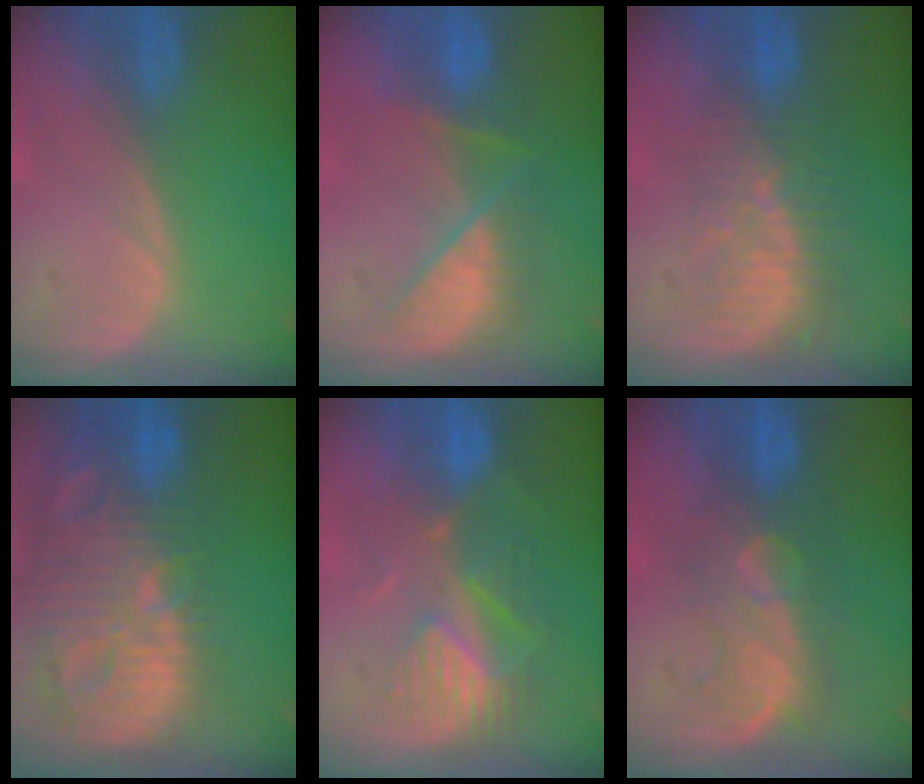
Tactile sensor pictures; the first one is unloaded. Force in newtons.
{"total": 7.3, "press": 7.1, "slide": 1.7}
{"total": 8.5, "press": 7.6, "slide": 3.8}
{"total": 14.4, "press": 12.5, "slide": 7.2}
{"total": 8.9, "press": 7.7, "slide": 4.5}
{"total": 8.2, "press": 7.9, "slide": 2.2}